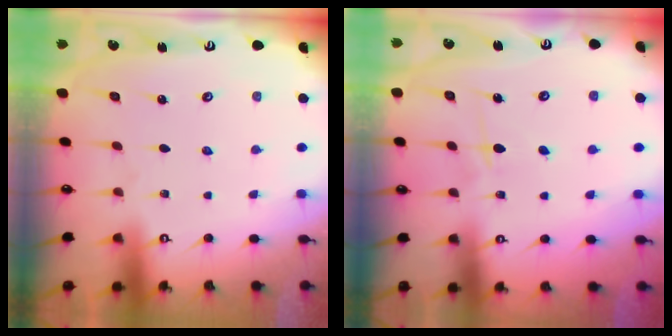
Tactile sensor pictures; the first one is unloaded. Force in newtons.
{"total": 5.5, "press": 5.5, "slide": 0.8}